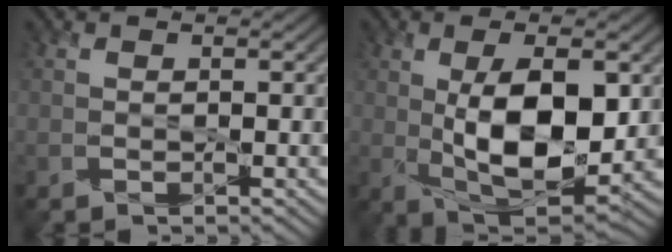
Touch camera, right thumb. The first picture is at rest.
{"total": 11.3, "force": [0.3, 5.2, 10.0], "torque": [-0.183, -0.008, 0.012]}